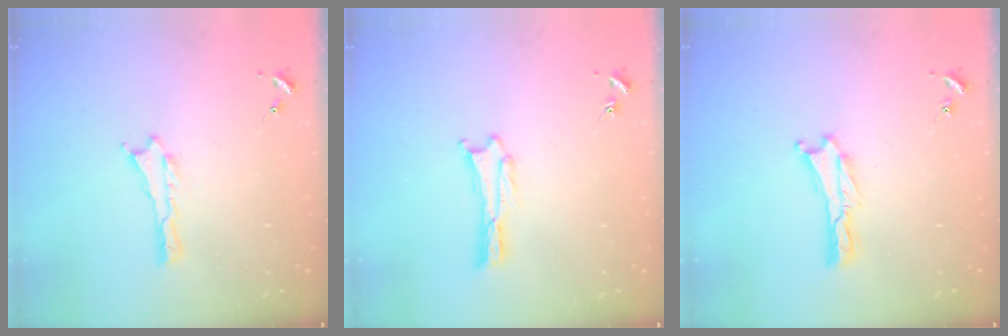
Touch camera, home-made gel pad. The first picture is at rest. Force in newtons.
{"total": 0.0}
{"total": 0.0}